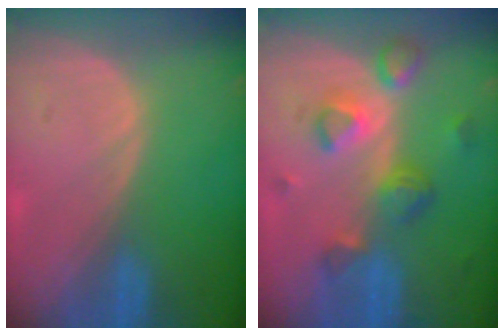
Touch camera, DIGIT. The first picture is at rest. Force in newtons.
{"total": 7.7, "press": 6.9, "slide": 3.5}